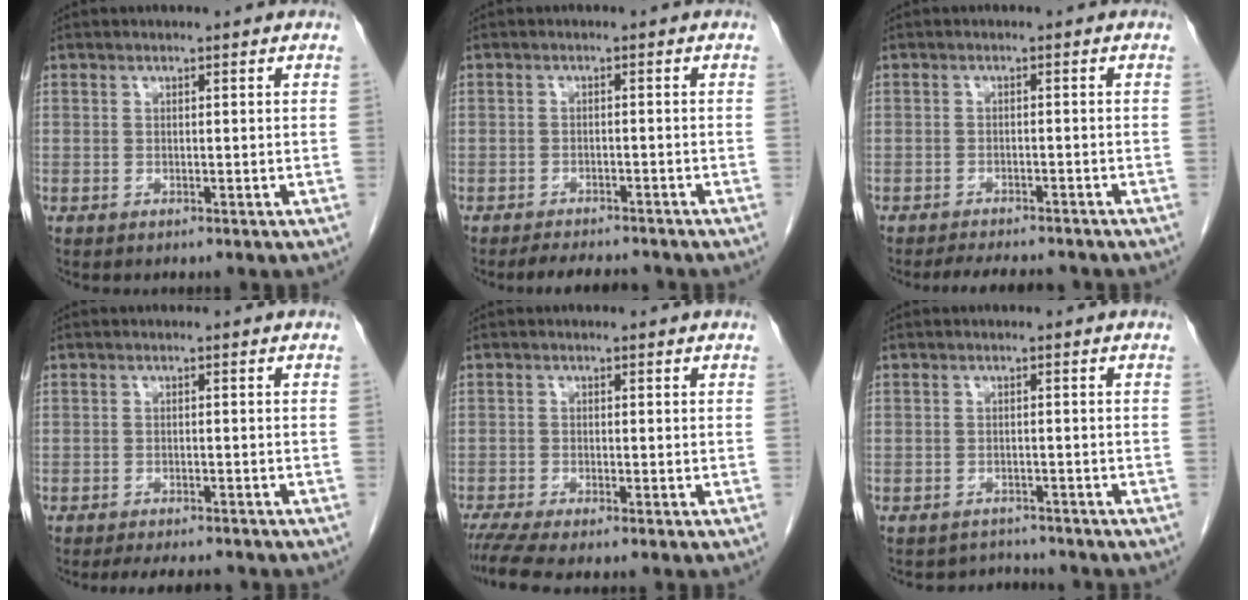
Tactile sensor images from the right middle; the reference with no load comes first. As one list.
[{"total": 5.7, "force": [-5.2, 1.4, 1.8], "torque": [-0.024, -0.007, -0.076]}, {"total": 7.2, "force": [-6.6, 1.4, 2.6], "torque": [-0.037, -0.007, -0.090]}, {"total": 6.7, "force": [-6.0, 1.3, 2.6], "torque": [-0.033, -0.009, -0.082]}, {"total": 4.0, "force": [-3.4, -0.4, 2.1], "torque": [-0.039, -0.012, -0.062]}, {"total": 3.3, "force": [-3.2, 0.5, -0.8], "torque": [0.009, 0.001, -0.048]}]